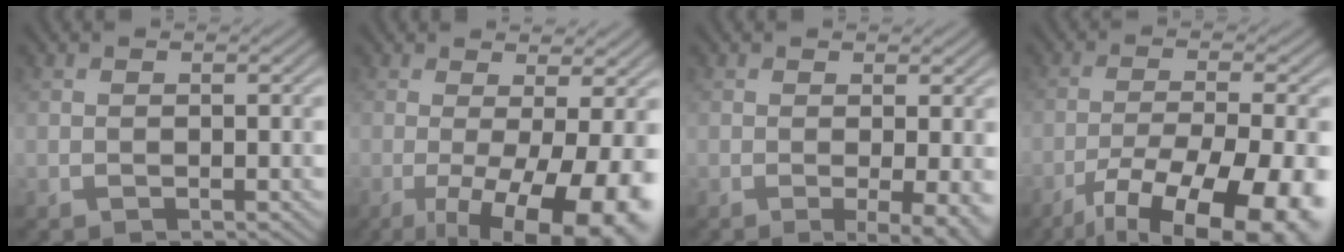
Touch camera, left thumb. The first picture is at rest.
{"total": 13.1, "force": [-3.4, 3.7, 12.1], "torque": [-0.153, -0.004, -0.038]}
{"total": 4.2, "force": [-0.5, 0.9, 4.1], "torque": [-0.064, -0.009, -0.009]}
{"total": 16.4, "force": [-10.3, 4.9, 11.8], "torque": [-0.189, -0.043, -0.150]}